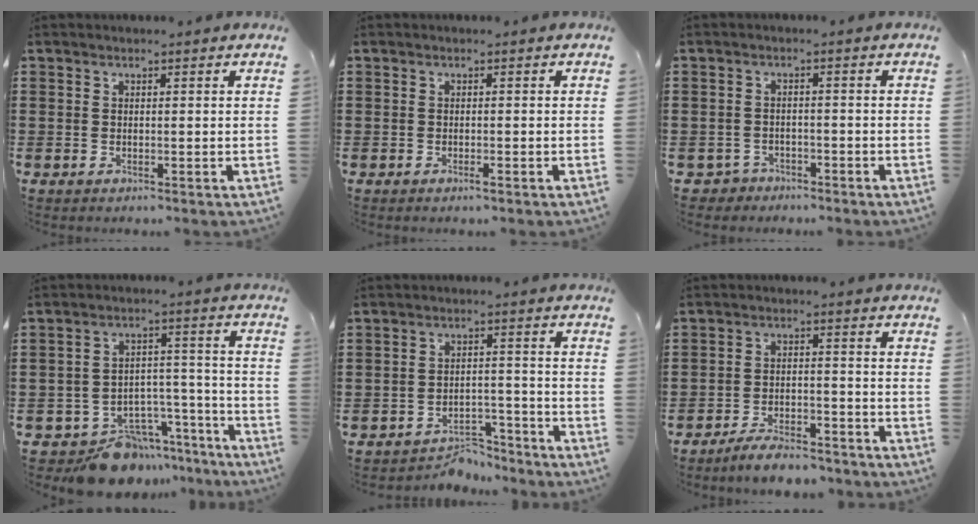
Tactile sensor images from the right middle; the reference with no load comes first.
{"total": 0.7, "force": [-0.4, 0.1, 0.6], "torque": [-0.011, -0.004, -0.006]}
{"total": 2.2, "force": [-2.1, 0.8, -0.2], "torque": [-0.007, -0.003, -0.046]}
{"total": 10.1, "force": [-8.9, 4.1, 2.1], "torque": [-0.023, 0.041, -0.157]}
{"total": 4.6, "force": [-4.5, 0.9, 0.1], "torque": [-0.006, 0.007, -0.092]}
{"total": 5.2, "force": [-4.9, 0.5, 1.5], "torque": [-0.031, 0.000, -0.097]}